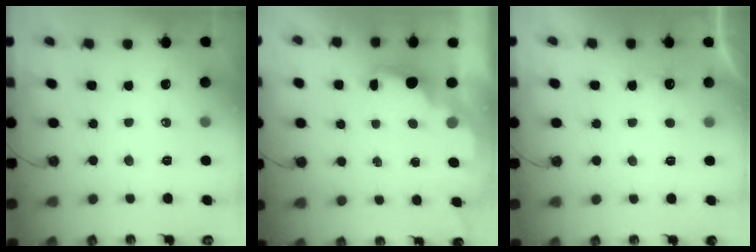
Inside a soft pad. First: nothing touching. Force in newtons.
{"total": 1.9, "press": 1.7, "slide": 0.8}
{"total": 1.9, "press": 1.8, "slide": 0.8}